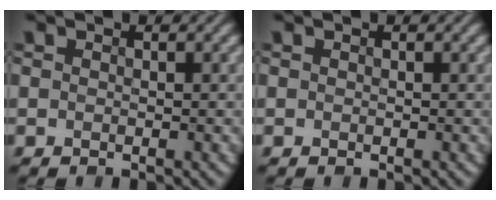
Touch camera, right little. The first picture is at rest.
{"total": 0.0}